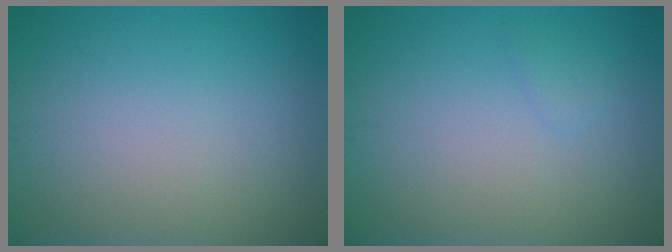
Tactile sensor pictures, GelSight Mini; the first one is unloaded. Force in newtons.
{"total": 0.7, "press": 0.7, "slide": 0.0}